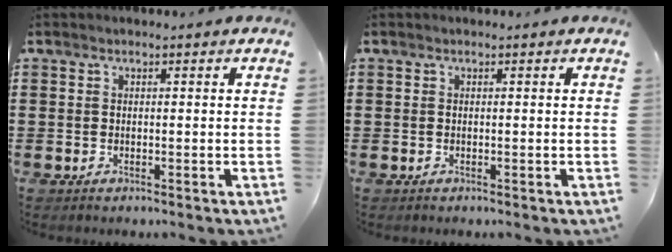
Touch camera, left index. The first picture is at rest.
{"total": 0.0}